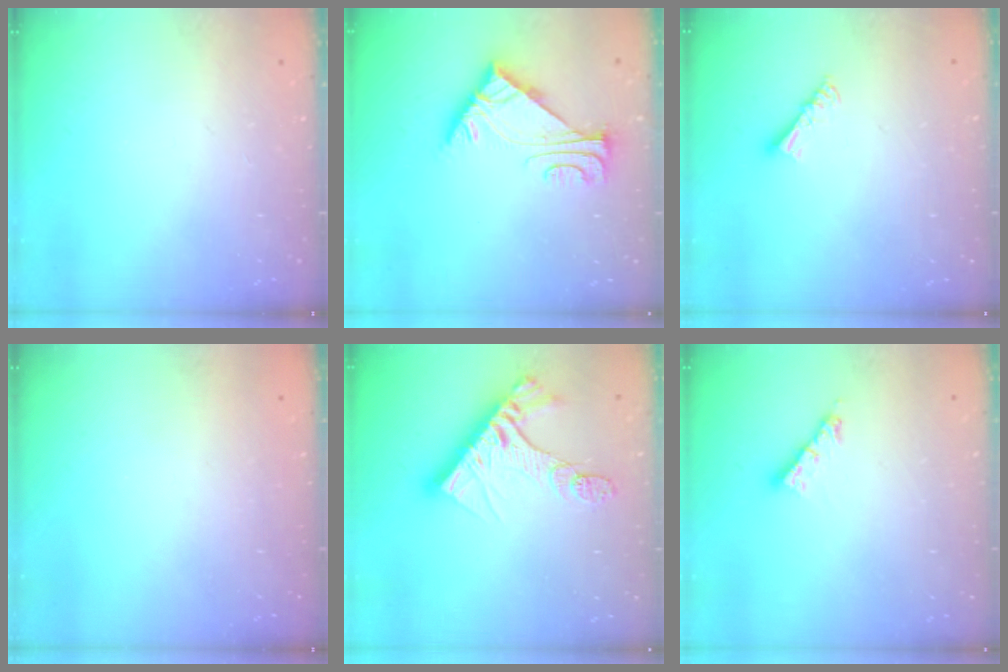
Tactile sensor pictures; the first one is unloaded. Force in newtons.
{"total": 5.7, "press": 5.7, "slide": 0.6}
{"total": 4.7, "press": 4.7, "slide": 0.0}
{"total": 1.3, "press": 1.3, "slide": 0.2}
{"total": 13.2, "press": 13.1, "slide": 1.2}
{"total": 4.1, "press": 4.0, "slide": 0.3}